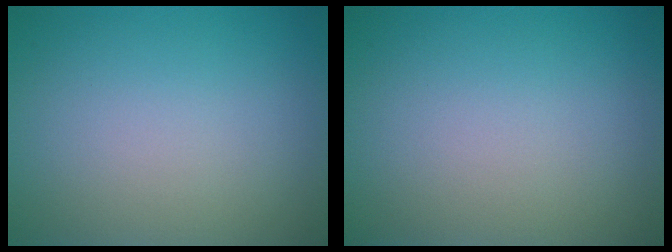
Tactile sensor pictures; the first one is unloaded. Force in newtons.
{"total": 0.0}